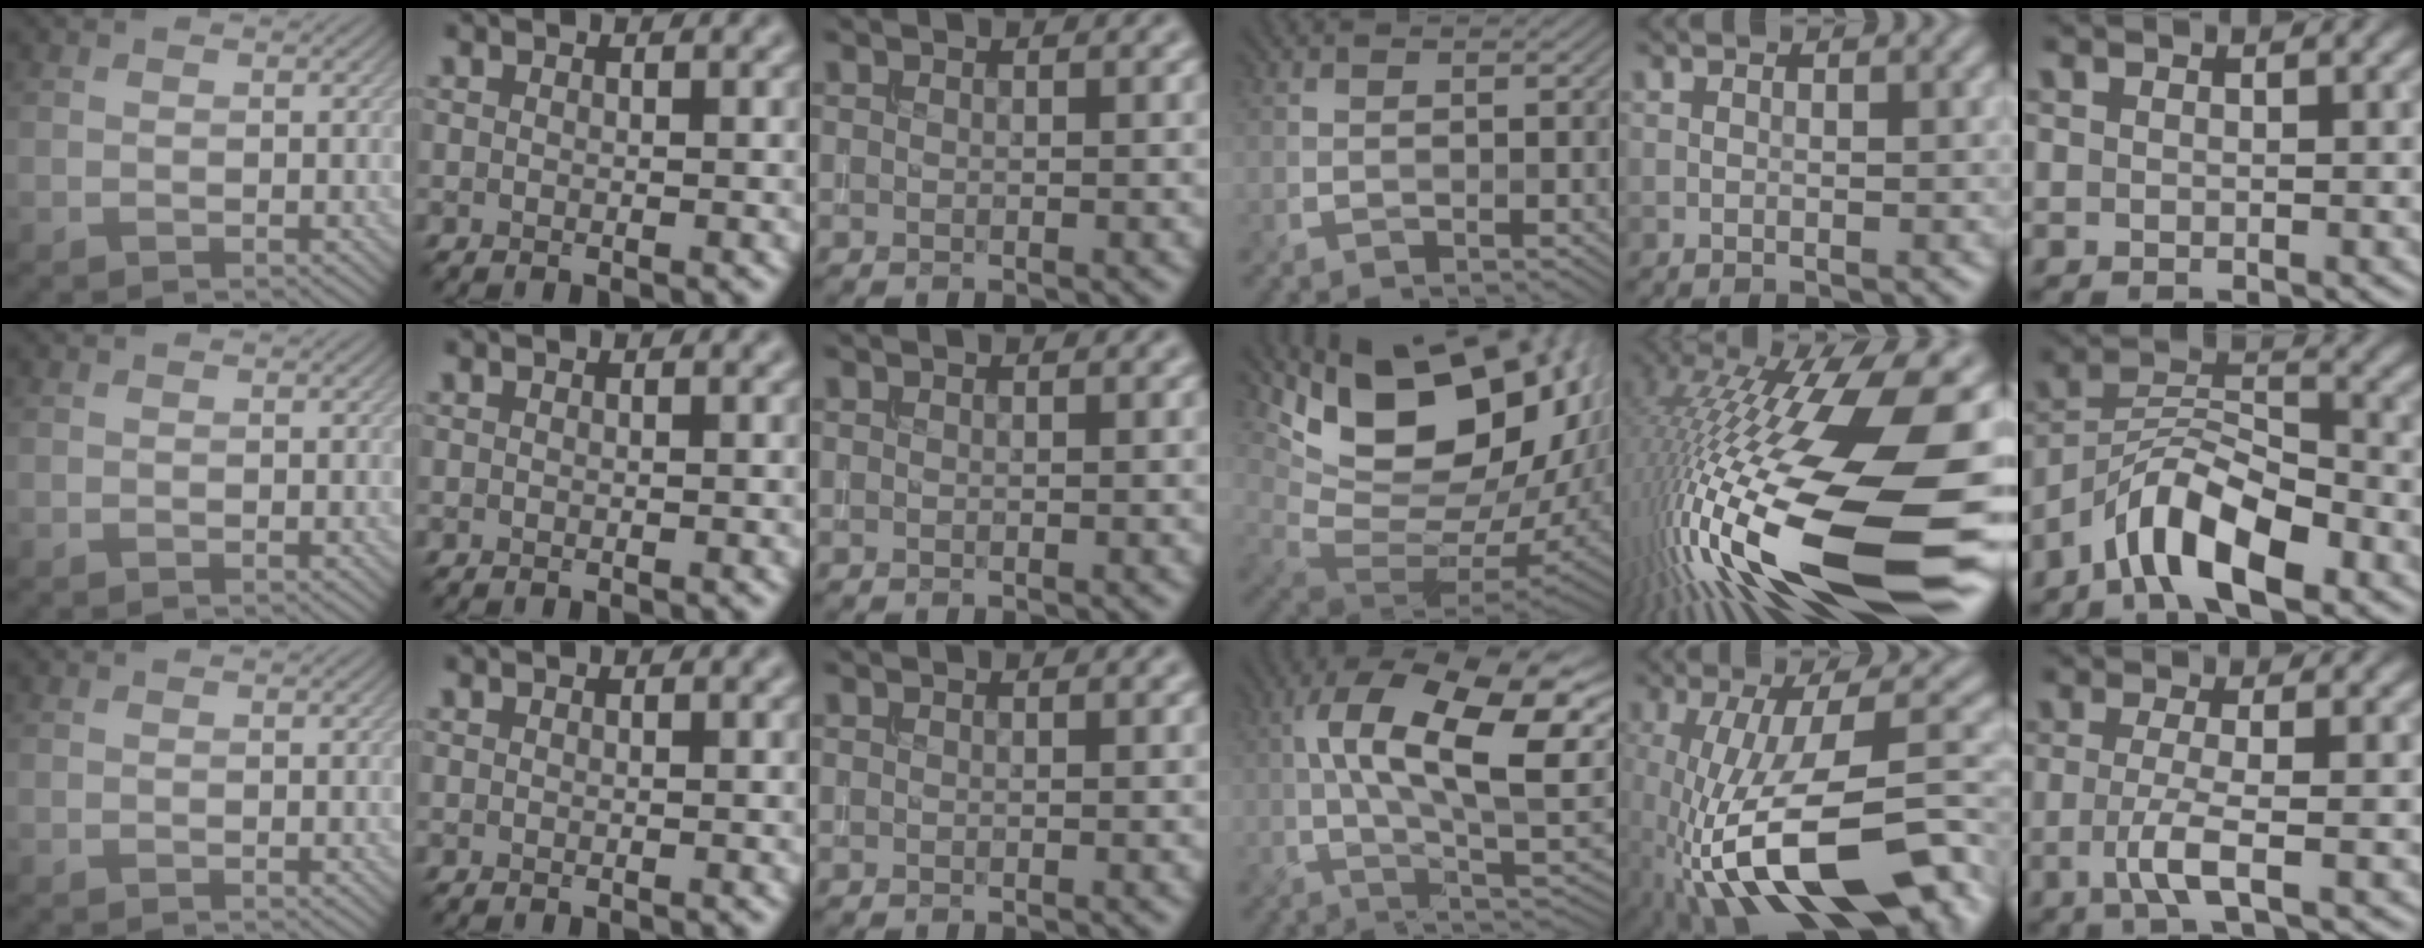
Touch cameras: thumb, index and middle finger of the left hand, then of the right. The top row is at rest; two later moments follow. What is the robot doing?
{"motion": "extract", "object": "bucket"}